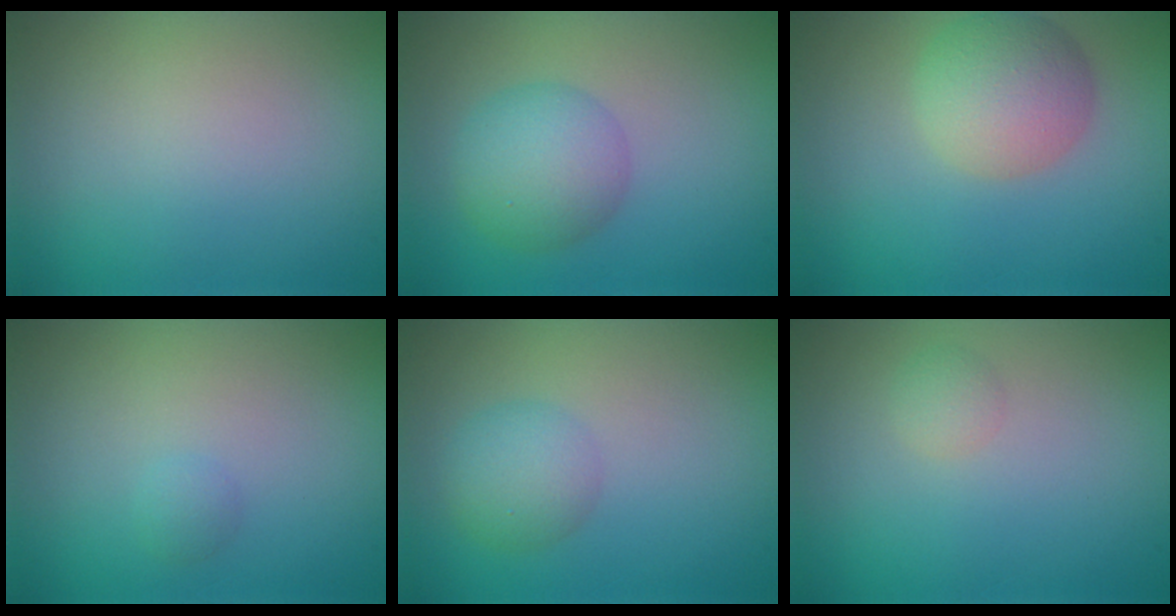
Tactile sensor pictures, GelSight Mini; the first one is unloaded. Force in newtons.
{"total": 4.4, "press": 4.4, "slide": 0.1}
{"total": 4.6, "press": 4.6, "slide": 0.2}
{"total": 0.8, "press": 0.8, "slide": 0.0}
{"total": 2.9, "press": 2.9, "slide": 0.1}
{"total": 1.1, "press": 1.1, "slide": 0.0}